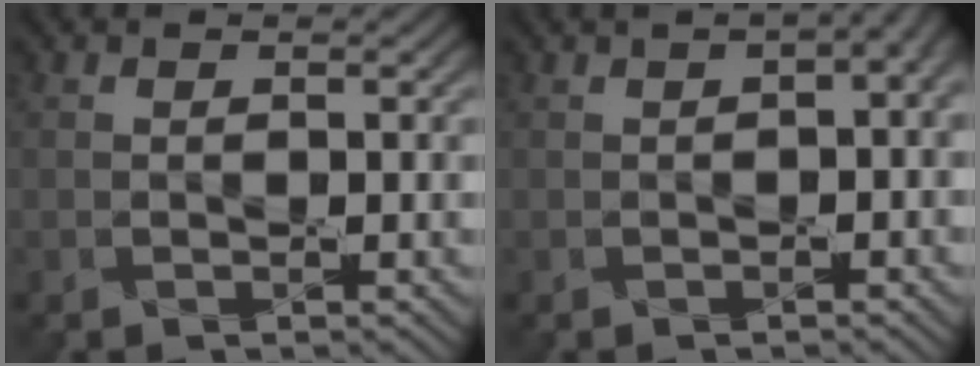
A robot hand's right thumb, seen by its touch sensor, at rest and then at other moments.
{"total": 6.2, "force": [1.7, 2.6, 5.3], "torque": [-0.067, 0.013, 0.016]}